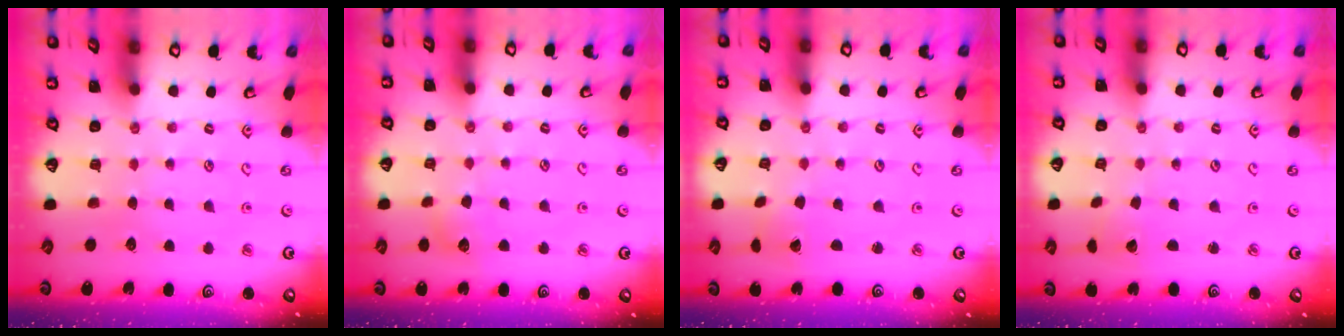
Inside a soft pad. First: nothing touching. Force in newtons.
{"total": 5.9, "press": 5.9, "slide": 0.8}
{"total": 2.1, "press": 2.1, "slide": 0.3}
{"total": 2.6, "press": 2.6, "slide": 0.1}